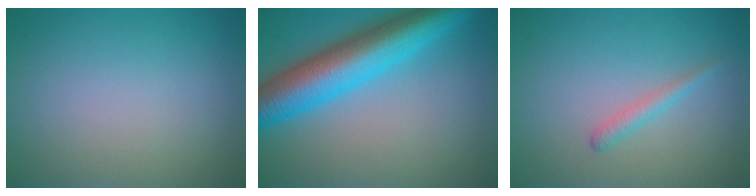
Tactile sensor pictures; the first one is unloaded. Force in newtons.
{"total": 9.8, "press": 9.8, "slide": 0.2}
{"total": 1.4, "press": 1.4, "slide": 0.0}